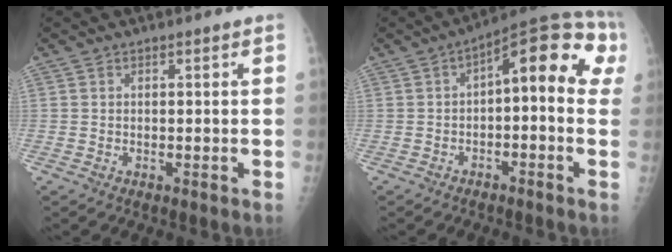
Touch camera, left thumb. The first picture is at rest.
{"total": 13.3, "force": [1.5, 5.7, 11.8], "torque": [-0.125, 0.050, 0.010]}